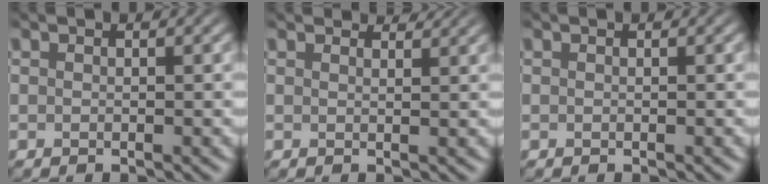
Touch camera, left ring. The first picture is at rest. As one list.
[{"total": 2.6, "force": [2.5, 0.2, 0.5], "torque": [-0.017, 0.002, 0.029]}, {"total": 0.0}]